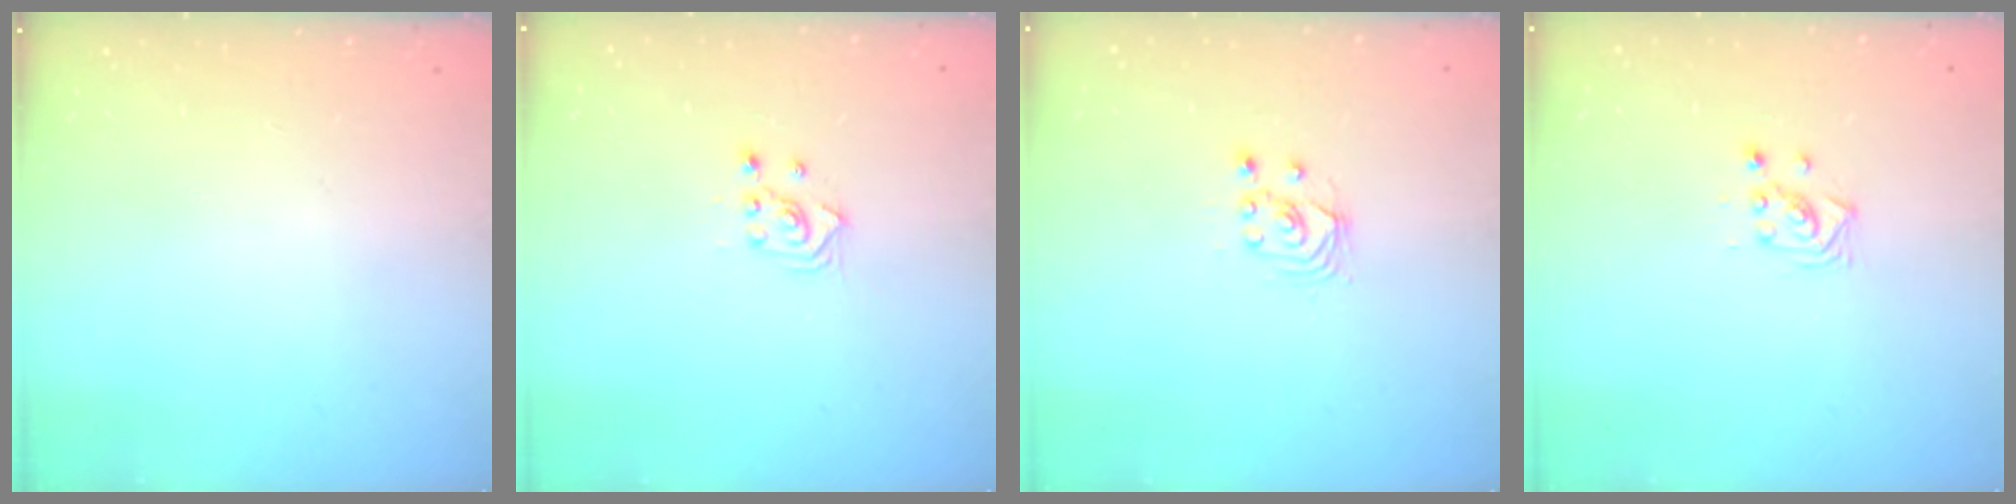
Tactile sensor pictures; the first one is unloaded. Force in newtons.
{"total": 2.7, "press": 2.7, "slide": 0.2}
{"total": 2.7, "press": 2.7, "slide": 0.2}
{"total": 3.6, "press": 3.6, "slide": 0.0}